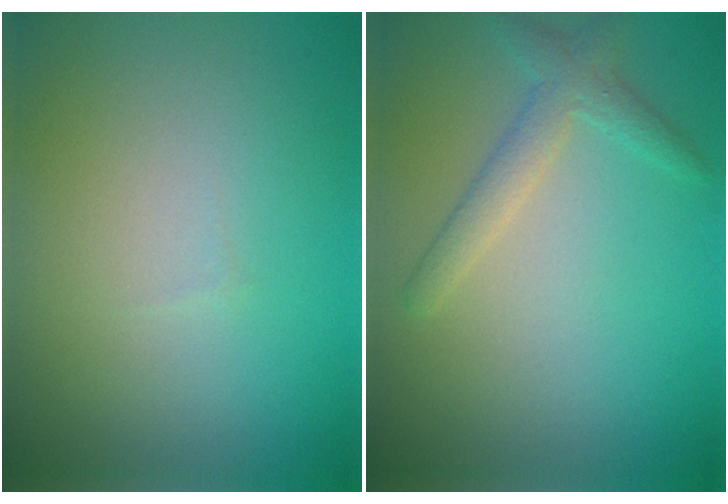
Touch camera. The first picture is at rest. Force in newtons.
{"total": 2.4, "press": 2.4, "slide": 0.2}